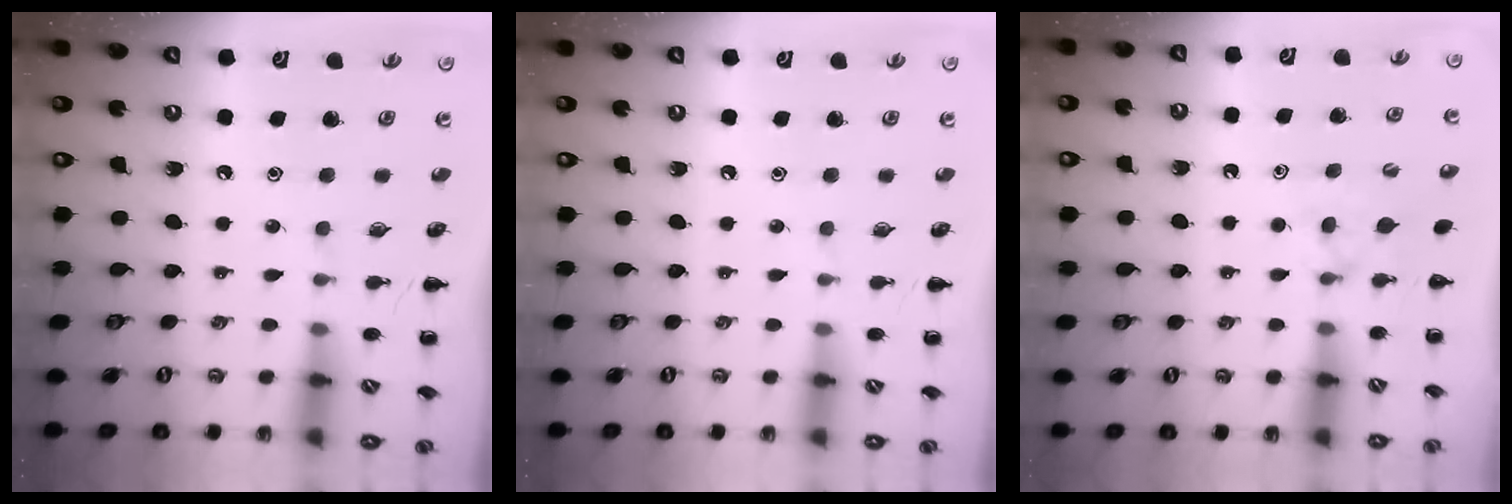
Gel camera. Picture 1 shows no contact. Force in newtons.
{"total": 0.0}
{"total": 4.5, "press": 4.3, "slide": 1.4}